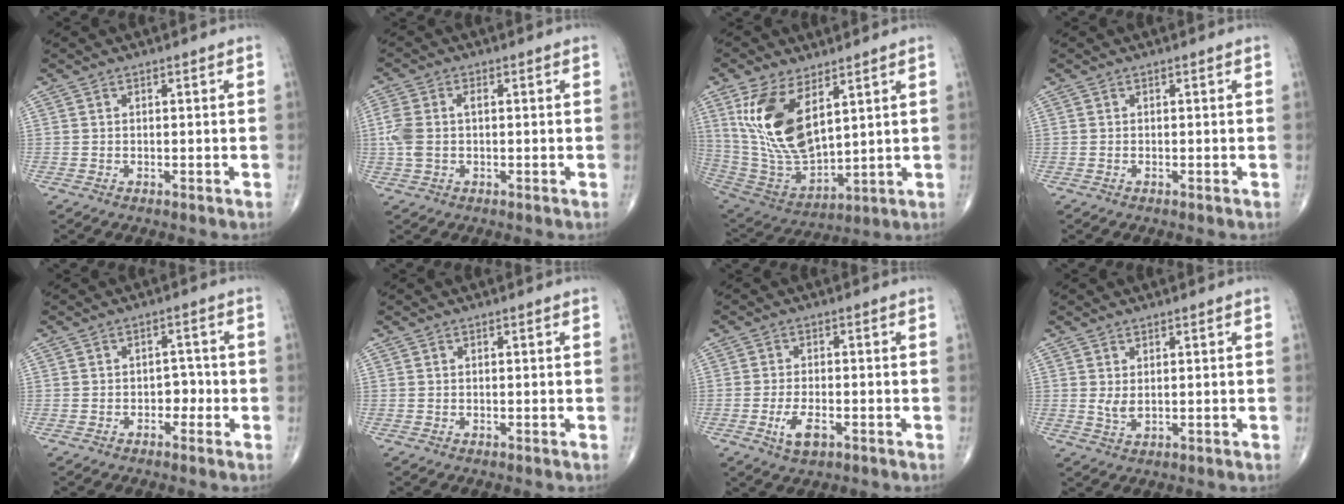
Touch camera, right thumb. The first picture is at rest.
{"total": 6.1, "force": [0.1, 3.6, 4.9], "torque": [-0.138, 0.018, -0.001]}
{"total": 17.6, "force": [6.7, 8.6, 13.8], "torque": [-0.257, -0.029, 0.148]}
{"total": 0.0}
{"total": 2.8, "force": [-1.0, 2.0, 1.6], "torque": [-0.001, 0.012, -0.020]}
{"total": 0.0}
{"total": 4.8, "force": [-2.0, 2.2, 3.8], "torque": [-0.073, 0.003, -0.032]}
{"total": 2.3, "force": [0.5, 1.1, 1.9], "torque": [-0.035, -0.010, 0.015]}